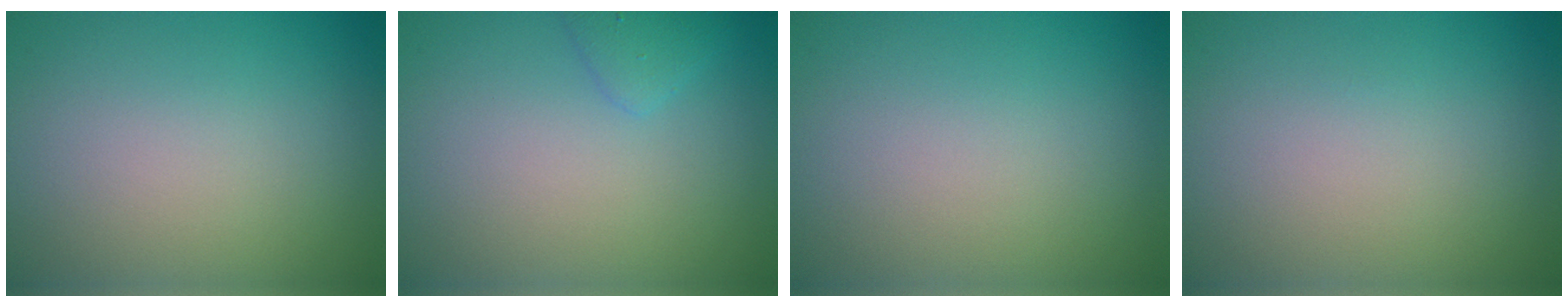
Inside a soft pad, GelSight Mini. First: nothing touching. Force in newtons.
{"total": 1.4, "press": 1.4, "slide": 0.1}
{"total": 0.0}
{"total": 0.0}